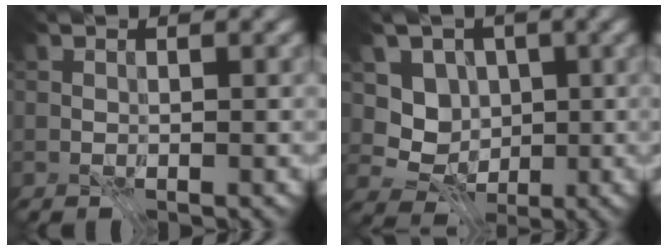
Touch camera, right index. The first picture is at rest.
{"total": 4.1, "force": [0.2, 3.7, 1.6], "torque": [-0.020, -0.006, -0.009]}